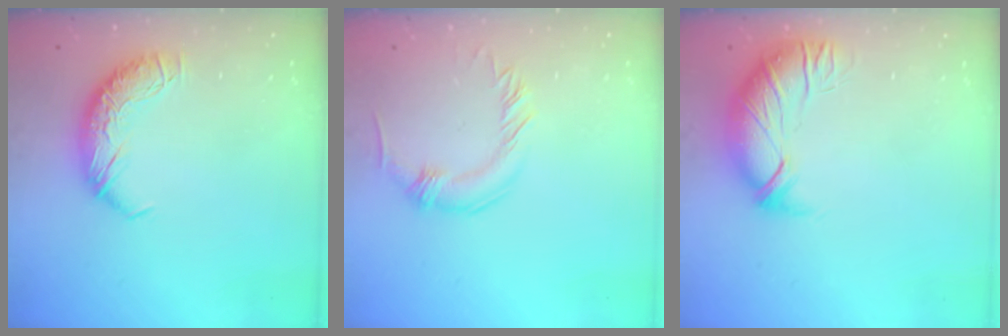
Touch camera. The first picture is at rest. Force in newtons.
{"total": 0.8, "press": 0.8, "slide": 0.0}
{"total": 2.9, "press": 1.4, "slide": 2.5}